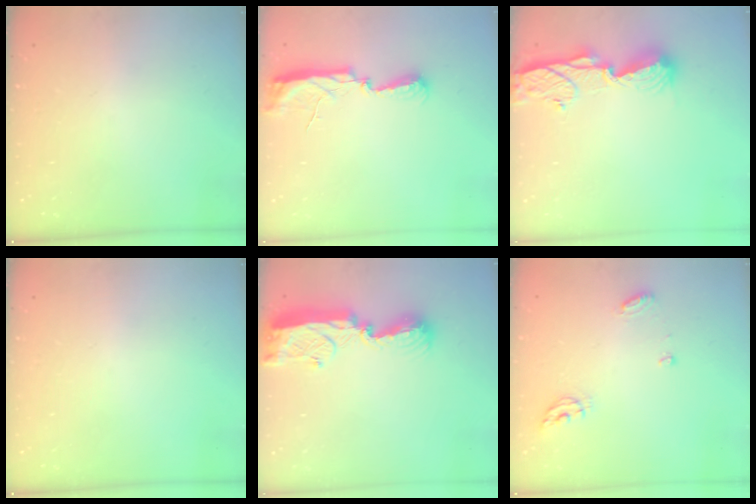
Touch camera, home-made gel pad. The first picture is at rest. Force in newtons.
{"total": 8.9, "press": 8.2, "slide": 3.4}
{"total": 10.6, "press": 10.5, "slide": 1.1}
{"total": 0.0}
{"total": 13.5, "press": 13.5, "slide": 0.6}
{"total": 5.8, "press": 5.8, "slide": 0.6}